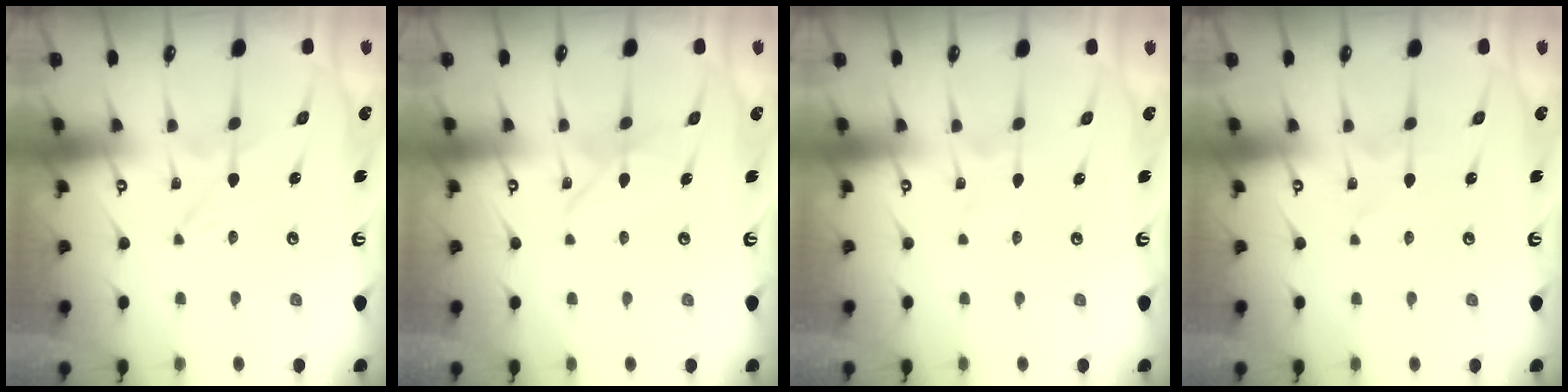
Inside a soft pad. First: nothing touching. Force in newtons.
{"total": 6.4, "press": 6.3, "slide": 0.4}
{"total": 2.2, "press": 2.1, "slide": 0.3}
{"total": 1.6, "press": 1.6, "slide": 0.2}